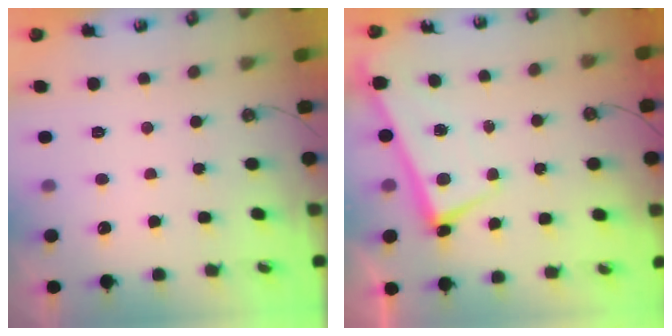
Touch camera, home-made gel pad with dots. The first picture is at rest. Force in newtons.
{"total": 0.8, "press": 0.6, "slide": 0.5}